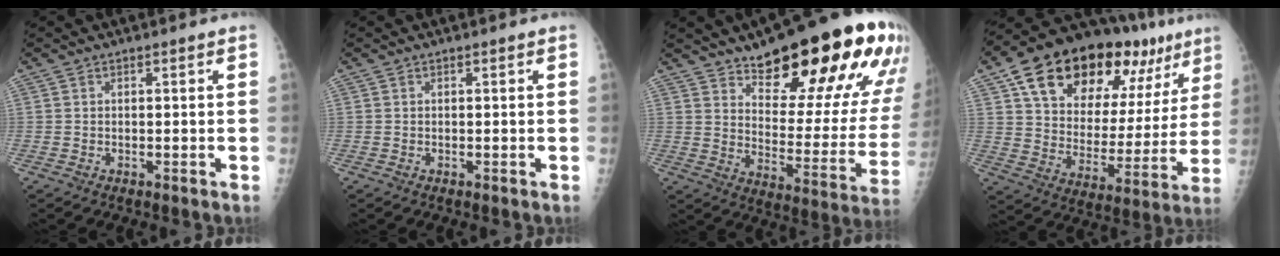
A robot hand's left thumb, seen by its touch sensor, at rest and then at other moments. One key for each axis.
{"total": 0.0}
{"total": 26.9, "fx": 16.1, "fy": 9.2, "fz": 19.5, "tx": -0.232, "ty": -0.070, "tz": 0.228}
{"total": 27.9, "fx": 15.6, "fy": 14.4, "fz": 18.0, "tx": -0.233, "ty": -0.014, "tz": 0.245}